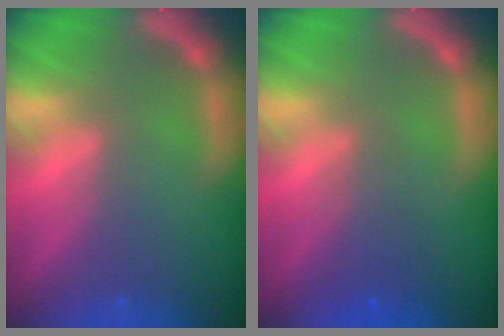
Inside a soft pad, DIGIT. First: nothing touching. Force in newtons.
{"total": 2.5}